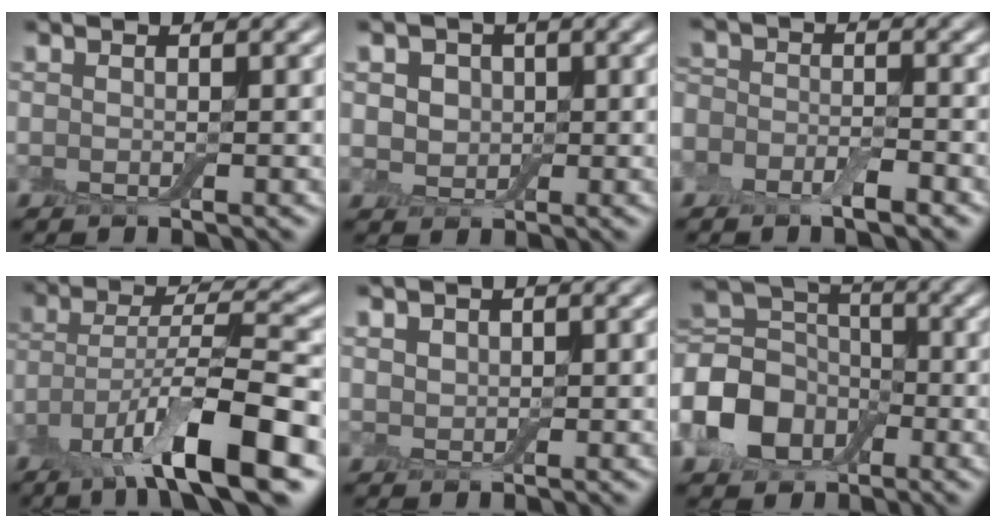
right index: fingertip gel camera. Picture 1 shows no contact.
{"total": 3.7, "force": [0.9, 3.1, 1.8], "torque": [-0.027, 0.008, 0.000]}
{"total": 4.2, "force": [-2.4, 2.6, 2.2], "torque": [-0.012, 0.003, -0.054]}
{"total": 10.4, "force": [-5.5, 2.5, 8.5], "torque": [-0.146, 0.006, -0.102]}
{"total": 1.6, "force": [0.9, 1.2, 0.5], "torque": [-0.011, -0.002, 0.021]}
{"total": 9.4, "force": [-3.1, 7.0, 5.6], "torque": [-0.128, 0.001, -0.081]}